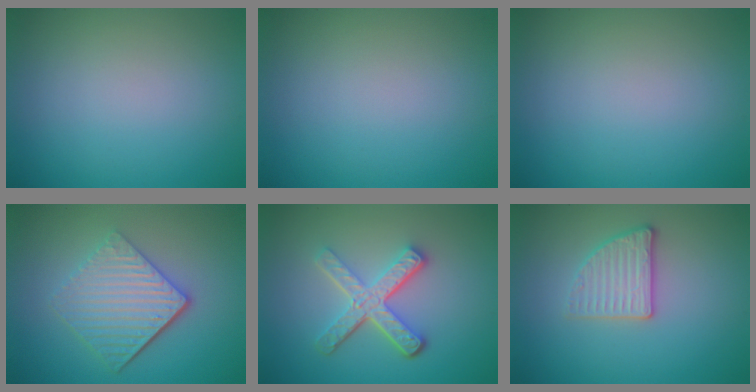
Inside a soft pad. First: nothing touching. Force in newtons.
{"total": 0.0}
{"total": 0.0}
{"total": 5.6, "press": 3.9, "slide": 4.1}
{"total": 4.9, "press": 3.5, "slide": 3.4}
{"total": 2.7, "press": 2.6, "slide": 0.8}